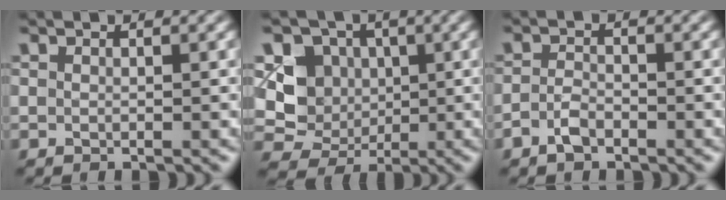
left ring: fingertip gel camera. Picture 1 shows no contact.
{"total": 5.5, "force": [0.8, 5.0, 2.2], "torque": [-0.026, -0.001, -0.001]}
{"total": 1.8, "force": [-1.1, 0.9, 1.1], "torque": [-0.023, 0.002, -0.026]}